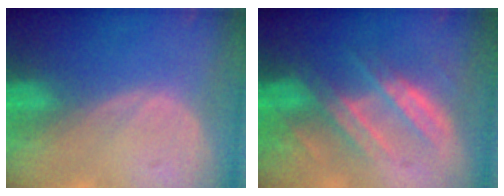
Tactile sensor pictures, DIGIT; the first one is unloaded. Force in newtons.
{"total": 7.4, "press": 7.1, "slide": 2.1}